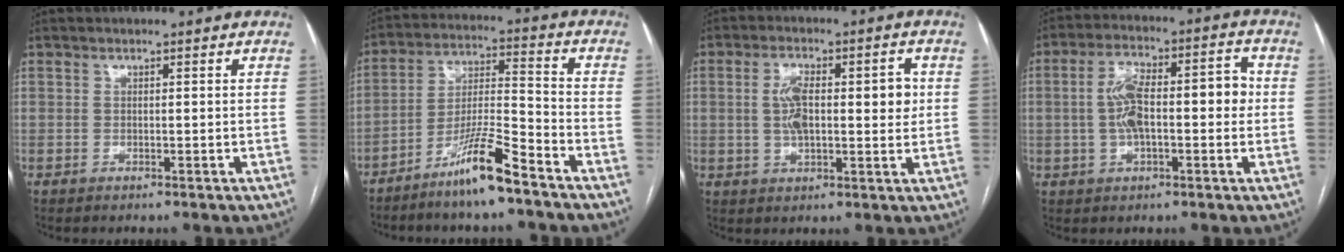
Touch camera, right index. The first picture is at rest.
{"total": 10.3, "force": [-7.5, 0.2, 7.1], "torque": [-0.136, -0.014, -0.142]}
{"total": 9.0, "force": [1.2, 3.3, 8.3], "torque": [-0.139, 0.022, 0.024]}
{"total": 10.9, "force": [0.1, 3.8, 10.2], "torque": [-0.179, 0.043, 0.005]}